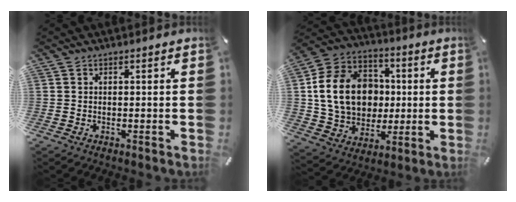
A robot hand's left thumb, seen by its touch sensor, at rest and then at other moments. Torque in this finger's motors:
{"motor_torque": [2.49, 2.52, 0.46, 0.10, 0.28]}